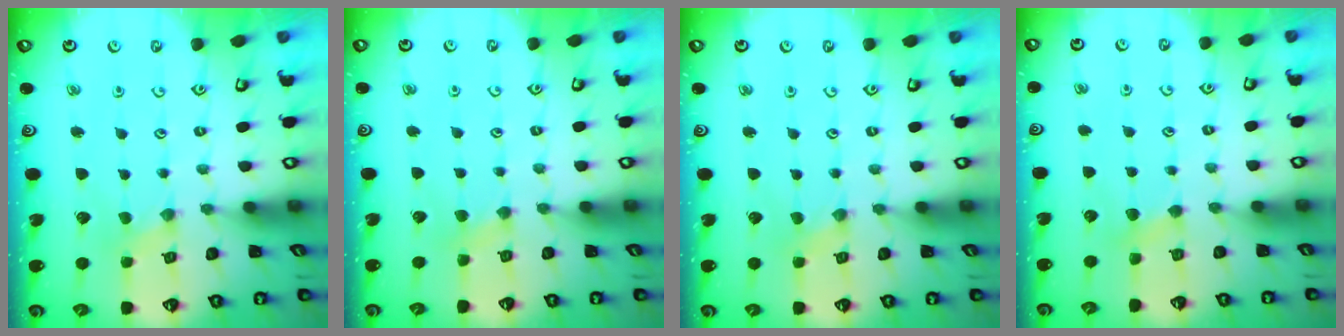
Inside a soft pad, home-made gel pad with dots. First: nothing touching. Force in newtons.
{"total": 2.7, "press": 2.6, "slide": 0.4}
{"total": 0.0}
{"total": 3.0, "press": 2.9, "slide": 0.5}